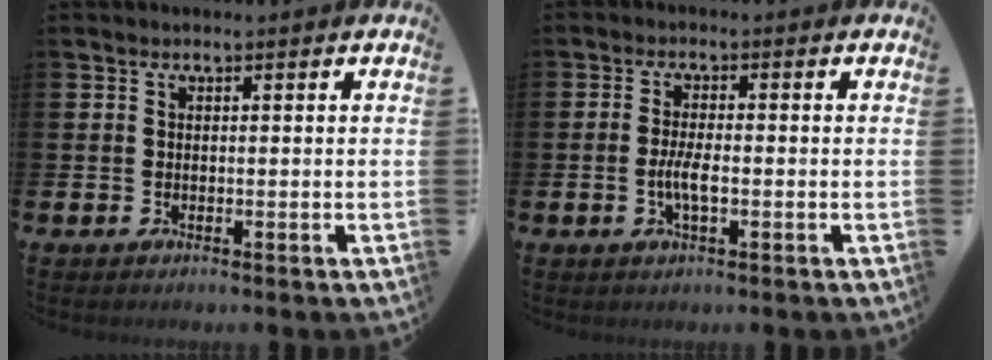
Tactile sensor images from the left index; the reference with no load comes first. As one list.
[{"total": 3.1, "force": [-0.7, 0.9, 2.9], "torque": [-0.055, -0.002, -0.017]}]